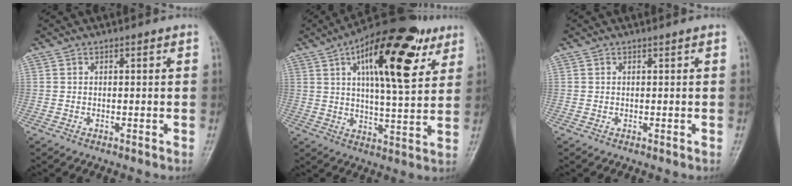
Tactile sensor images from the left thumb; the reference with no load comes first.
{"total": 21.2, "force": [9.0, 8.0, 17.4], "torque": [-0.236, -0.013, 0.132]}
{"total": 0.0}